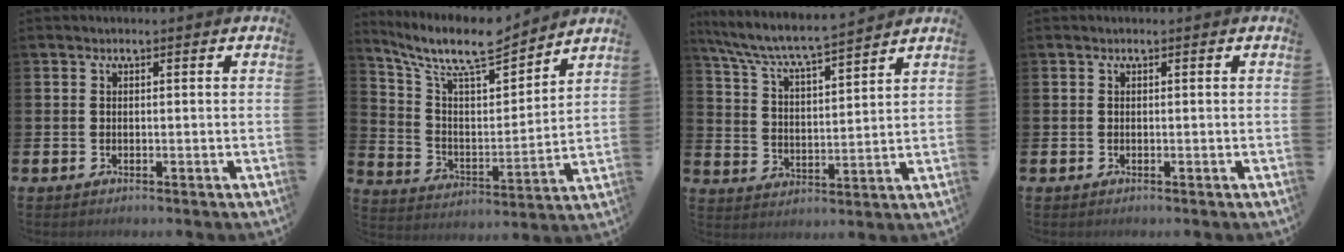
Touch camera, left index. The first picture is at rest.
{"total": 10.5, "force": [9.1, 2.4, 4.7], "torque": [-0.115, -0.059, 0.155]}
{"total": 7.1, "force": [6.7, 0.4, 2.3], "torque": [-0.075, -0.048, 0.114]}
{"total": 0.0}